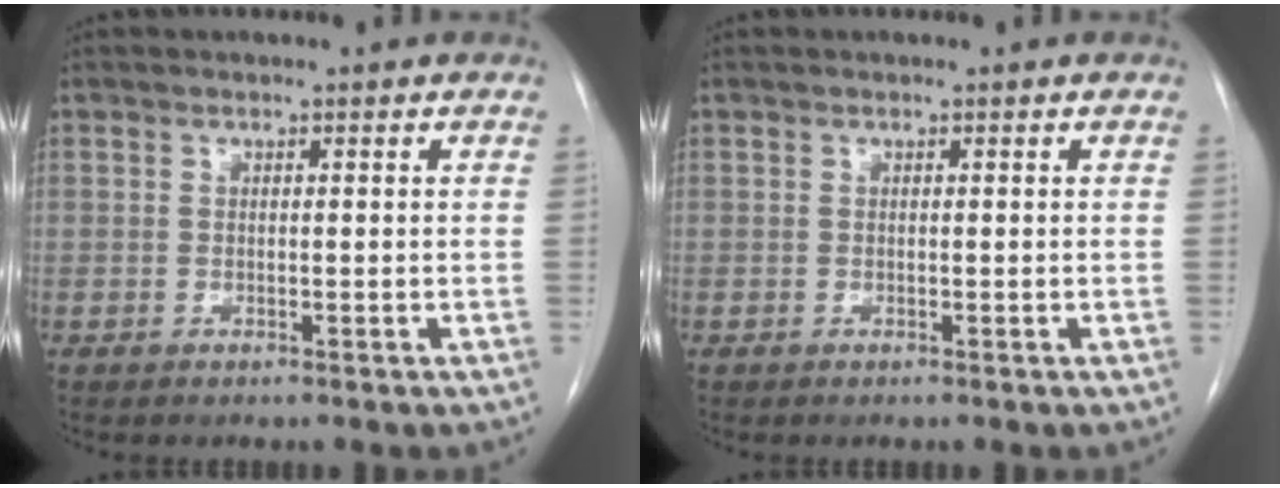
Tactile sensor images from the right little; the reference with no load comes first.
{"total": 0.0}